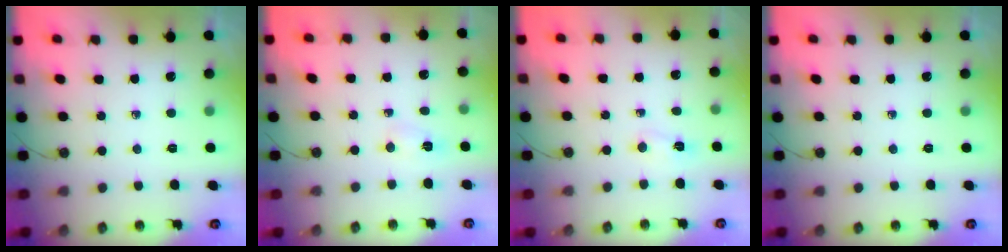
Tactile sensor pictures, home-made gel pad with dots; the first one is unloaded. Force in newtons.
{"total": 2.3, "press": 2.3, "slide": 0.3}
{"total": 2.5, "press": 2.4, "slide": 0.6}
{"total": 0.0}